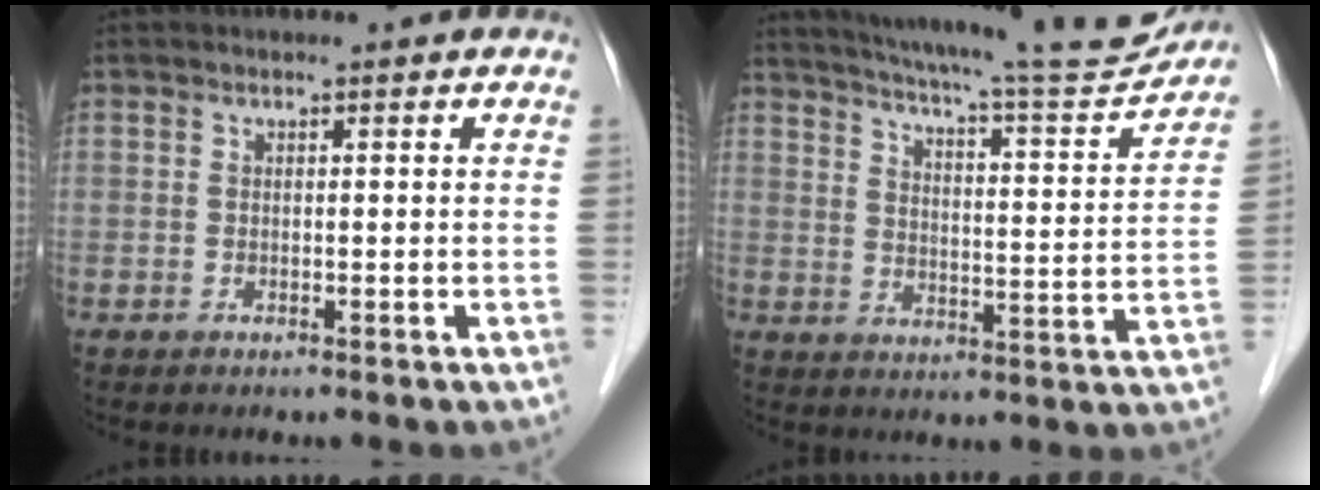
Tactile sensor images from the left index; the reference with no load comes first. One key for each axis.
{"total": 19.1, "fx": 17.5, "fy": 0.9, "fz": 7.5, "tx": -0.122, "ty": -0.032, "tz": 0.234}